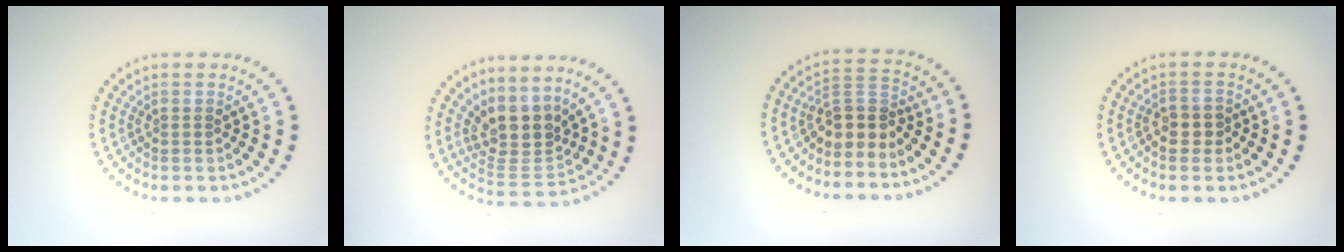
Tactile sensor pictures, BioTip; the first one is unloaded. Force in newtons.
{"total": 4.0, "press": 3.1, "slide": 2.5}
{"total": 2.7, "press": 2.0, "slide": 1.7}
{"total": 1.4, "press": 1.3, "slide": 0.5}